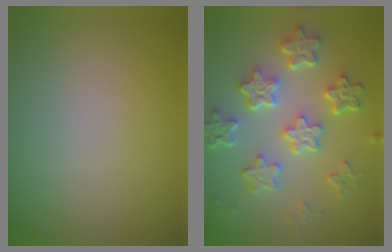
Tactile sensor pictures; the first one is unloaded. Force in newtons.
{"total": 6.5, "press": 5.0, "slide": 4.2}